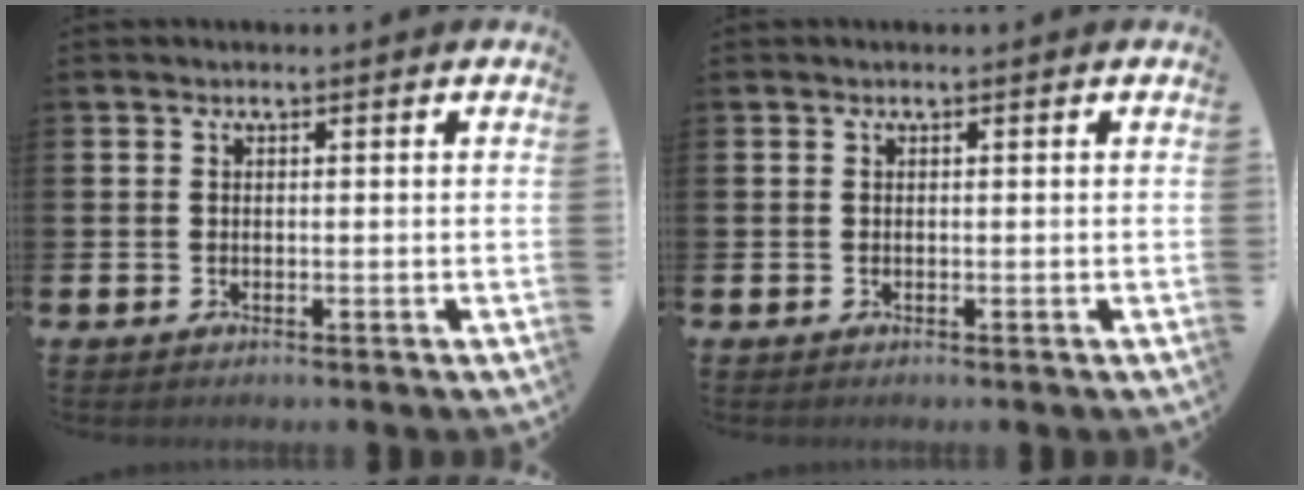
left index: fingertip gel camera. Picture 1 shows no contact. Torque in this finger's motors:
{"motor_torque": [-0.01, 0.01, -0.01, 0.00]}